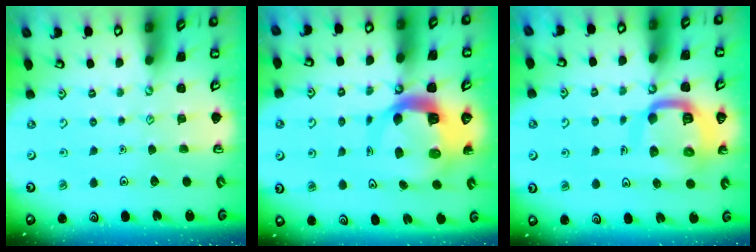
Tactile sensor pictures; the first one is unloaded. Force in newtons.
{"total": 9.8, "press": 9.8, "slide": 1.1}
{"total": 14.3, "press": 14.1, "slide": 1.8}